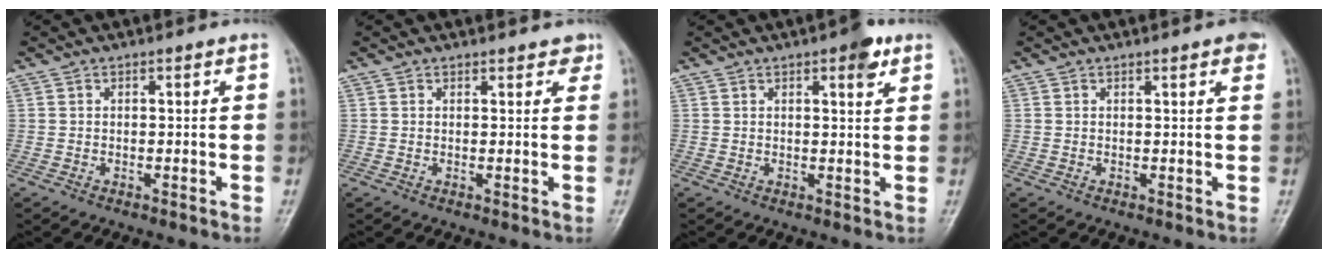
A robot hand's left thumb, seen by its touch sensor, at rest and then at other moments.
{"total": 2.2, "force": [1.7, 1.1, 0.7], "torque": [0.014, -0.005, 0.013]}
{"total": 4.1, "force": [2.3, 1.3, 3.1], "torque": [-0.035, -0.009, 0.027]}
{"total": 2.9, "force": [1.8, 0.7, 2.2], "torque": [-0.021, 0.000, 0.019]}